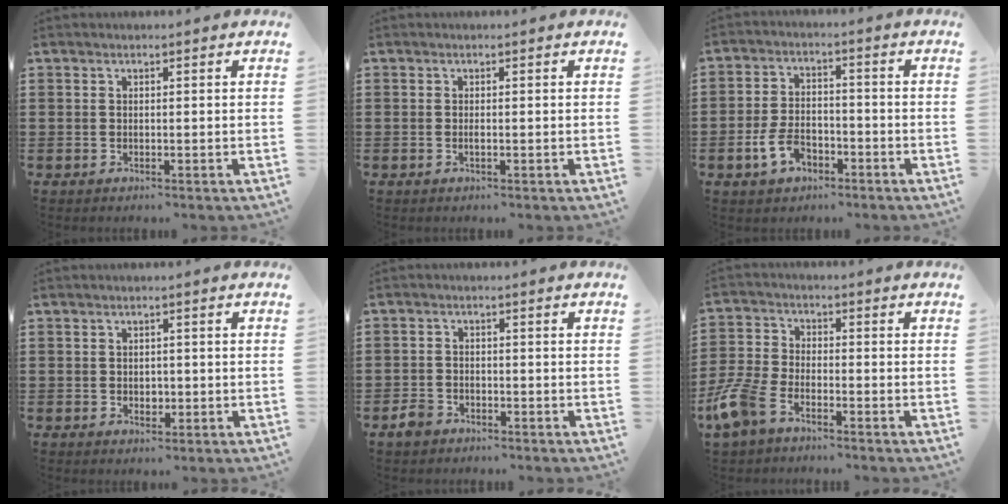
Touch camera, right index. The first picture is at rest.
{"total": 0.5, "force": [-0.1, 0.1, 0.5], "torque": [-0.009, -0.003, -0.002]}
{"total": 5.3, "force": [-2.7, 3.2, 3.4], "torque": [-0.077, 0.003, -0.052]}
{"total": 1.6, "force": [-0.3, 1.2, 0.9], "torque": [-0.021, 0.002, -0.006]}
{"total": 2.3, "force": [-1.6, 1.4, 0.7], "torque": [-0.029, -0.002, -0.037]}
{"total": 6.5, "force": [-4.7, 2.5, 3.8], "torque": [-0.116, -0.012, -0.099]}